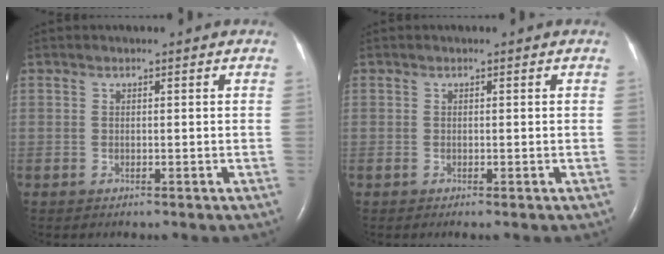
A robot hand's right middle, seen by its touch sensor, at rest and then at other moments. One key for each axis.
{"total": 0.0}